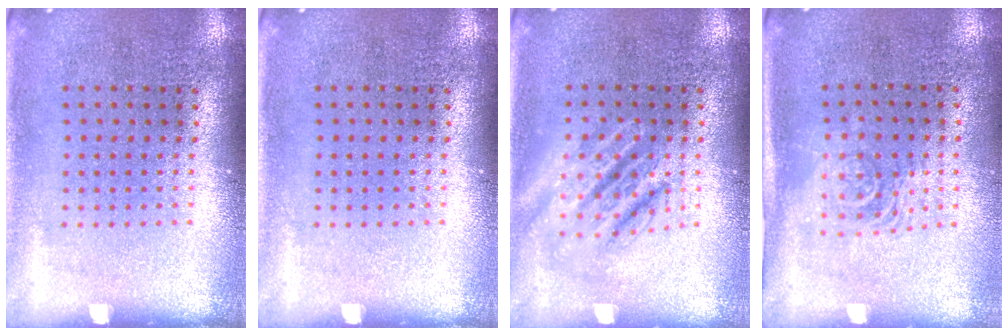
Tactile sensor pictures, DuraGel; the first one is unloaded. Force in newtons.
{"total": 0.0}
{"total": 1.9, "press": 1.9, "slide": 0.3}
{"total": 1.6, "press": 1.3, "slide": 0.9}